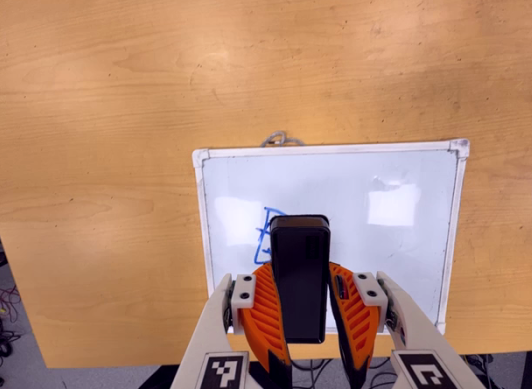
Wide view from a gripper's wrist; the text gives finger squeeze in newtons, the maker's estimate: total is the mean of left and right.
{"total": 8.0, "left": 5.8, "right": 10.2}